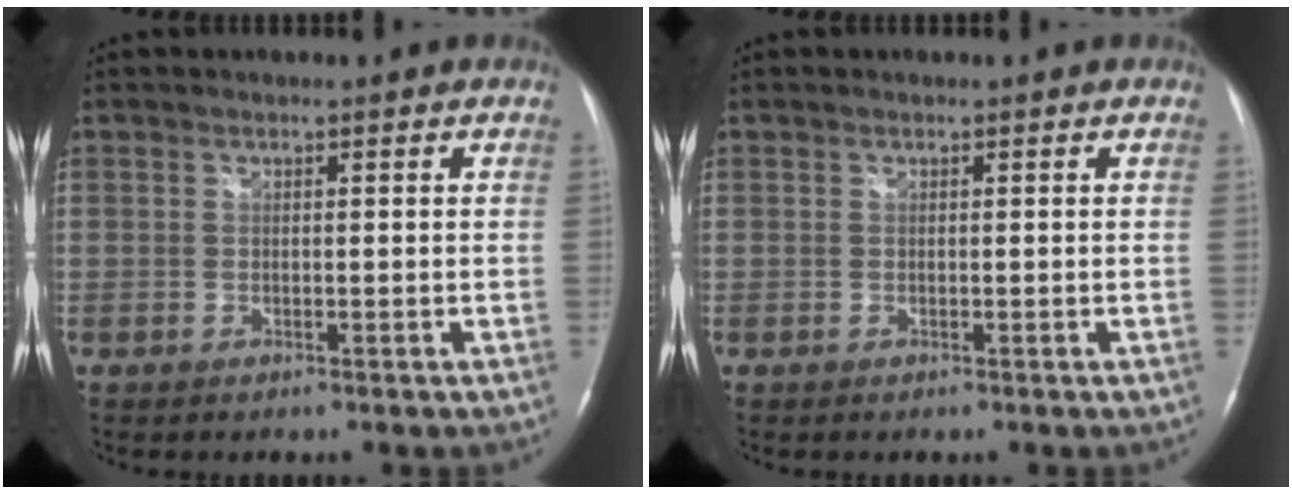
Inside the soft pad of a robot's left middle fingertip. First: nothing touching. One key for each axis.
{"total": 0.0}